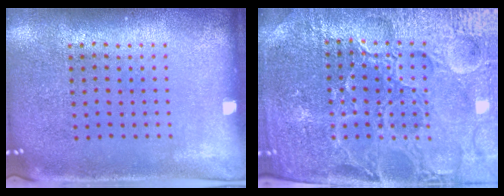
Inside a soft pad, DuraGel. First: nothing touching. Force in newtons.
{"total": 5.0, "press": 4.7, "slide": 1.7}